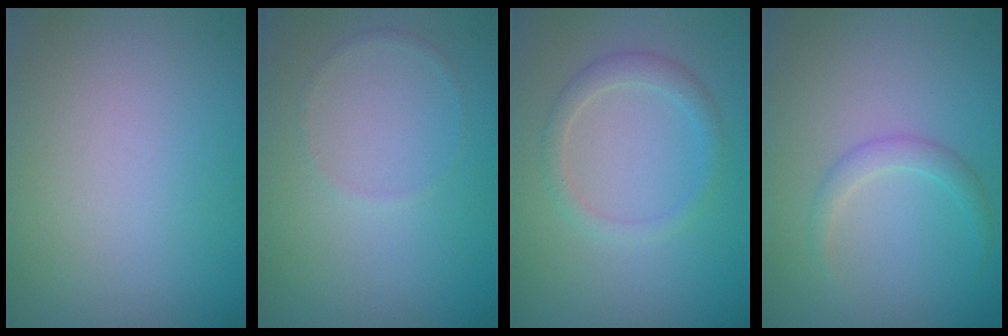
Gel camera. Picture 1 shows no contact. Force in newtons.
{"total": 0.5, "press": 0.5, "slide": 0.1}
{"total": 1.8, "press": 1.8, "slide": 0.1}
{"total": 1.5, "press": 1.5, "slide": 0.0}